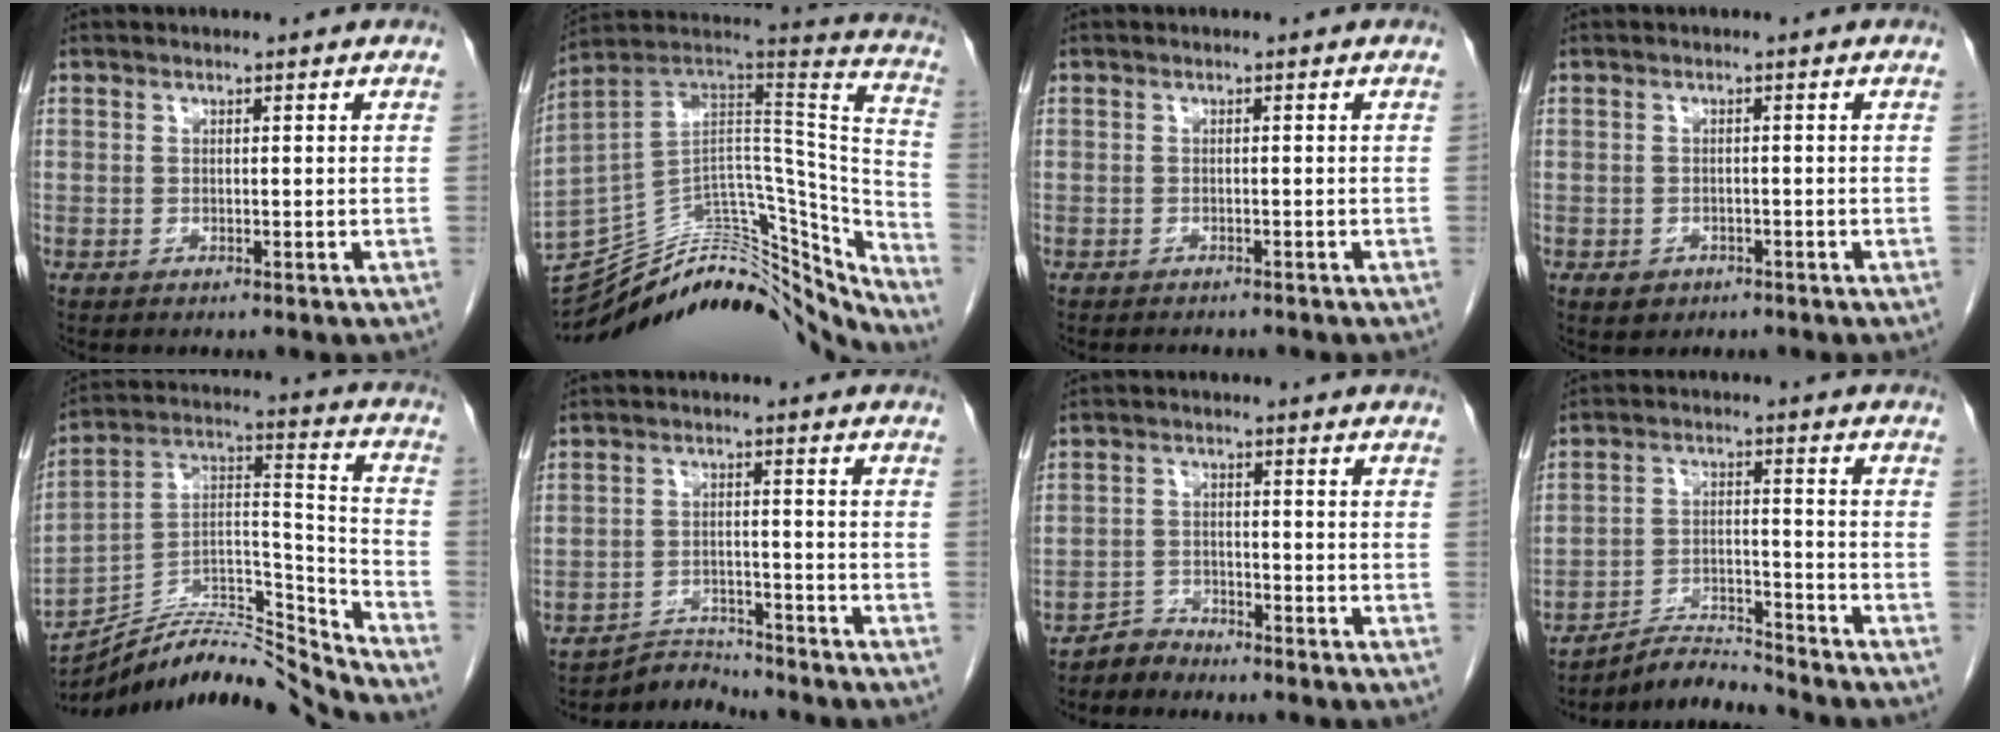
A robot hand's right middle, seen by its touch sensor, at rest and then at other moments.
{"total": 30.4, "force": [-26.1, 10.6, 11.6], "torque": [-0.127, 0.054, -0.364]}
{"total": 2.3, "force": [-2.1, 0.6, 0.6], "torque": [-0.010, -0.005, -0.023]}
{"total": 2.1, "force": [-1.1, 1.7, 0.6], "torque": [-0.009, 0.004, -0.007]}
{"total": 19.0, "force": [-18.4, 0.1, 4.6], "torque": [-0.076, 0.056, -0.310]}
{"total": 4.3, "force": [-4.1, 0.0, -1.3], "torque": [0.026, 0.001, -0.066]}
{"total": 2.8, "force": [-2.6, 0.6, -0.7], "torque": [0.019, -0.005, -0.051]}
{"total": 5.8, "force": [-5.8, -0.7, -0.3], "torque": [0.002, 0.001, -0.101]}